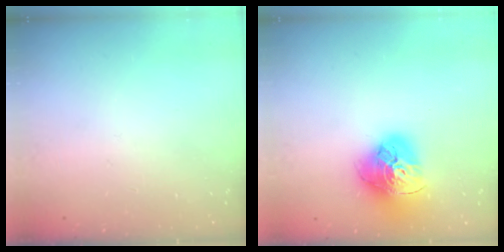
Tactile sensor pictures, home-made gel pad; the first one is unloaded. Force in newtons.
{"total": 18.4, "press": 18.3, "slide": 1.9}